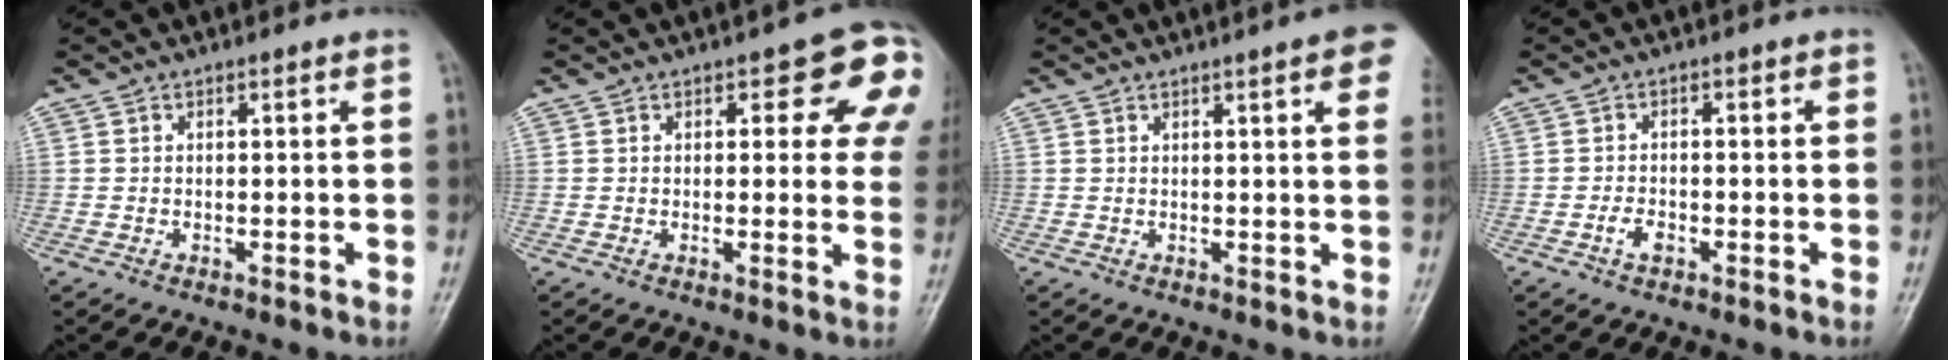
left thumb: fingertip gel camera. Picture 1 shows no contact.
{"total": 11.0, "force": [4.3, 4.8, 9.0], "torque": [-0.051, -0.009, 0.039]}
{"total": 7.3, "force": [3.8, 1.1, 6.1], "torque": [-0.055, 0.001, 0.040]}
{"total": 2.6, "force": [-1.4, 1.6, 1.4], "torque": [-0.023, 0.010, -0.024]}